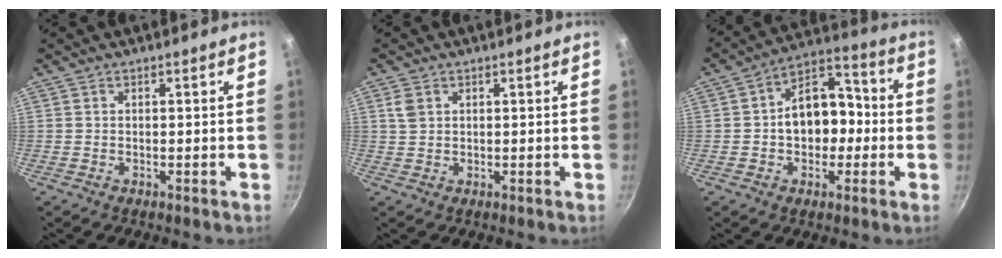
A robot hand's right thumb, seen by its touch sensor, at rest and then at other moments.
{"total": 2.4, "force": [1.0, 1.8, 1.2], "torque": [-0.024, -0.001, 0.022]}
{"total": 13.0, "force": [-0.8, 9.5, 8.9], "torque": [-0.082, 0.046, -0.025]}